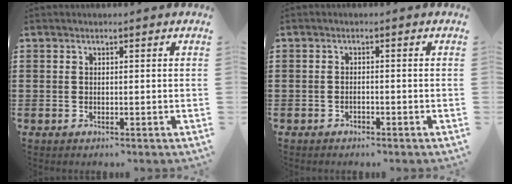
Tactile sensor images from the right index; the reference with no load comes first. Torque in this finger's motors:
{"motor_torque": [0.46, 0.57, -0.12, -0.05]}